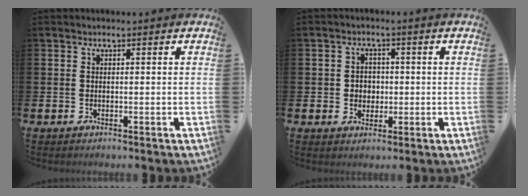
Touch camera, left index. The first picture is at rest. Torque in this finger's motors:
{"motor_torque": [0.41, -0.01, 0.05, 0.05]}